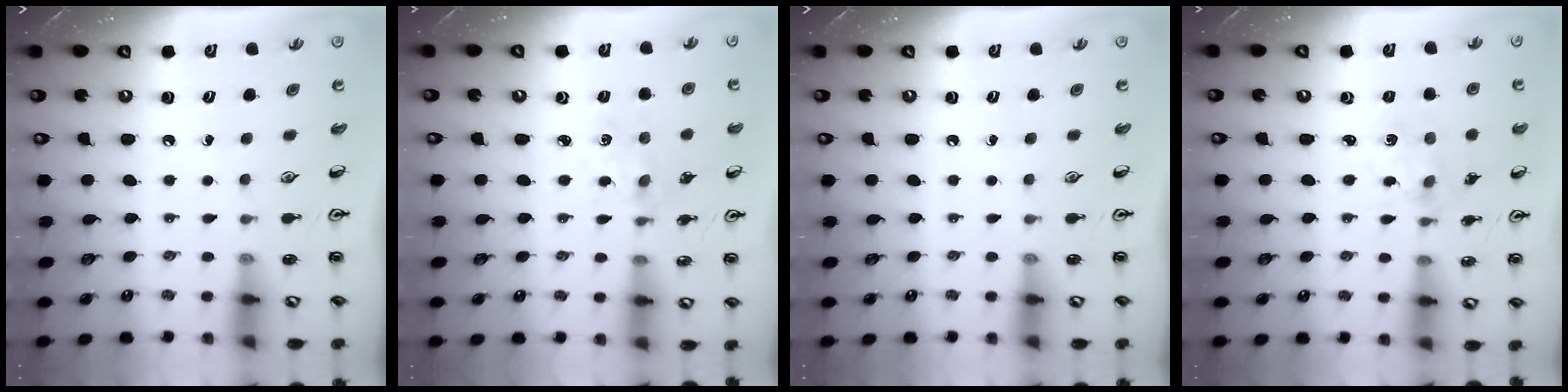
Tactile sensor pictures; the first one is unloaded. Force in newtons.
{"total": 1.8, "press": 1.8, "slide": 0.2}
{"total": 0.0}
{"total": 1.9, "press": 1.9, "slide": 0.5}